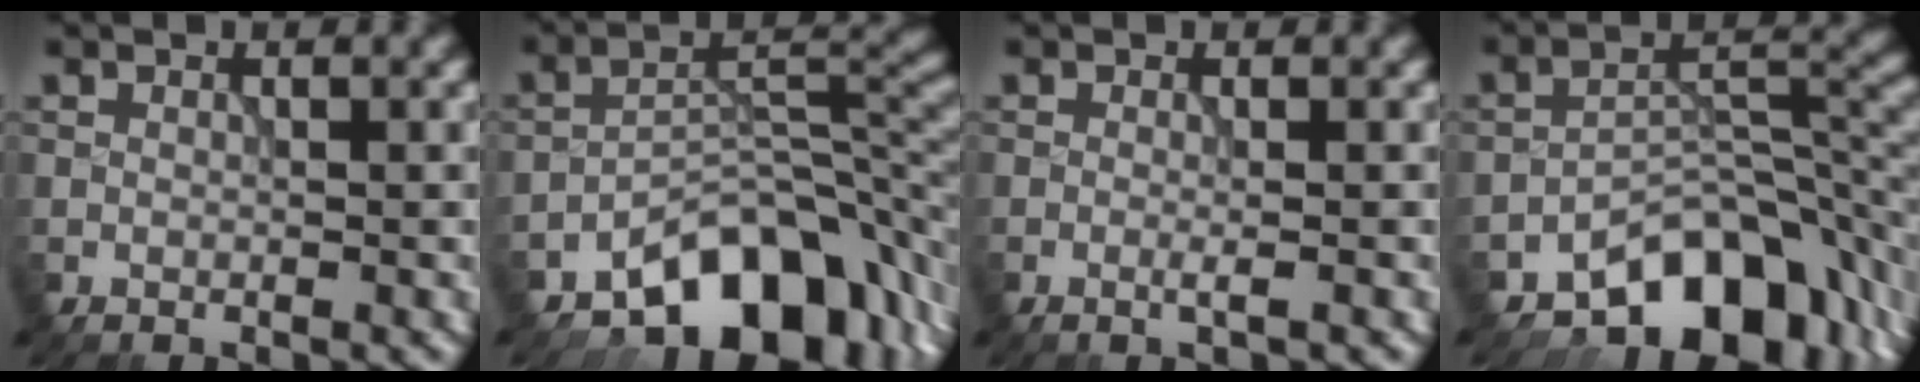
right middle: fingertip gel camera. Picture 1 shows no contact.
{"total": 10.0, "force": [-6.9, 4.5, 5.7], "torque": [-0.065, 0.001, -0.123]}
{"total": 1.0, "force": [-0.2, 0.2, 1.0], "torque": [-0.016, -0.002, -0.007]}
{"total": 9.2, "force": [-6.3, 4.2, 5.2], "torque": [-0.056, -0.002, -0.111]}